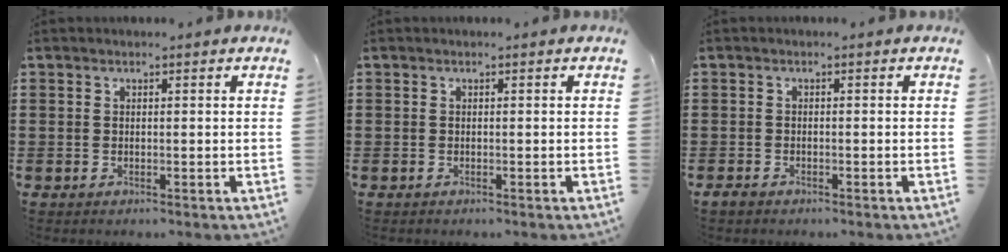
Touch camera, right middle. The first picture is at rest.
{"total": 0.0}
{"total": 1.1, "force": [-0.8, 0.6, 0.4], "torque": [-0.011, 0.001, -0.018]}